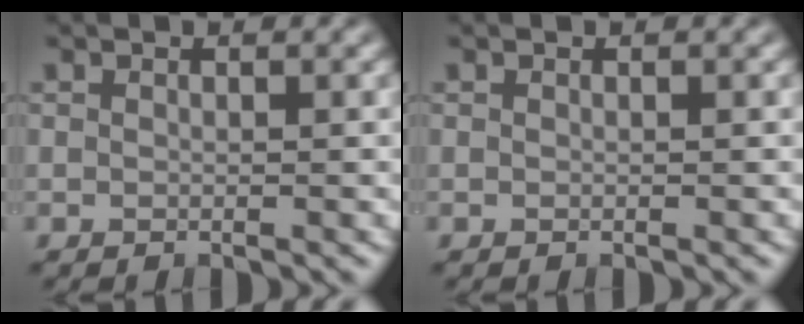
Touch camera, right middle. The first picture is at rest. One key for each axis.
{"total": 0.0}